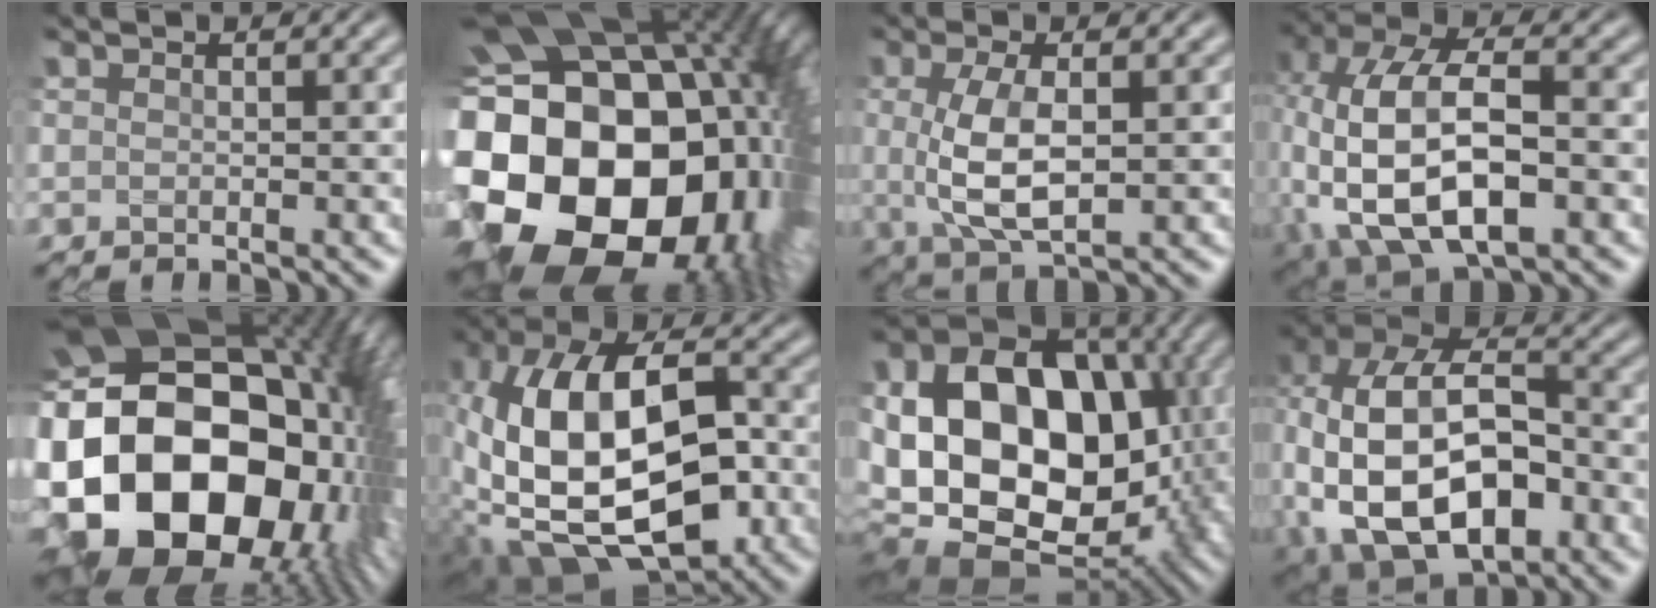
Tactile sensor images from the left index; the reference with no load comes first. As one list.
[{"total": 23.4, "force": [-2.2, 17.7, 15.1], "torque": [-0.265, -0.046, -0.067]}, {"total": 5.6, "force": [0.4, 2.1, 5.2], "torque": [-0.119, 0.000, 0.010]}, {"total": 13.3, "force": [-1.8, 7.2, 11.0], "torque": [-0.239, 0.001, -0.030]}, {"total": 22.9, "force": [-2.4, 16.6, 15.6], "torque": [-0.323, -0.056, -0.013]}, {"total": 16.4, "force": [-2.4, 9.0, 13.5], "torque": [-0.264, 0.016, -0.037]}, {"total": 20.4, "force": [-0.9, 14.9, 13.8], "torque": [-0.258, -0.018, 0.010]}, {"total": 15.7, "force": [-2.3, 10.4, 11.6], "torque": [-0.241, -0.007, -0.007]}]